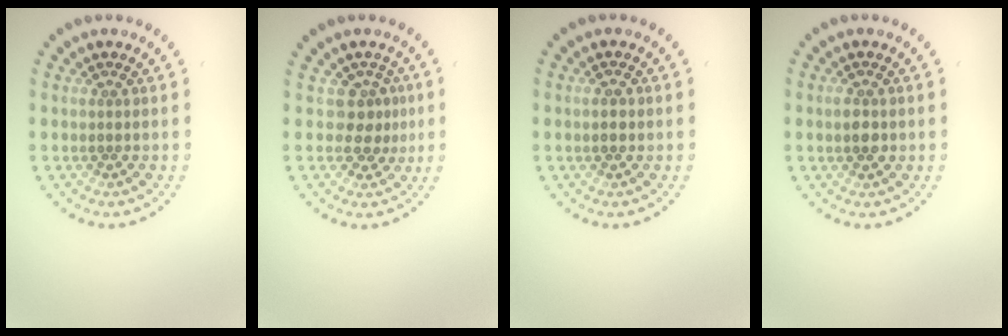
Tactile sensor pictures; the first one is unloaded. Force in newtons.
{"total": 2.3, "press": 1.5, "slide": 1.7}
{"total": 1.7, "press": 1.7, "slide": 0.2}
{"total": 2.1, "press": 2.1, "slide": 0.1}